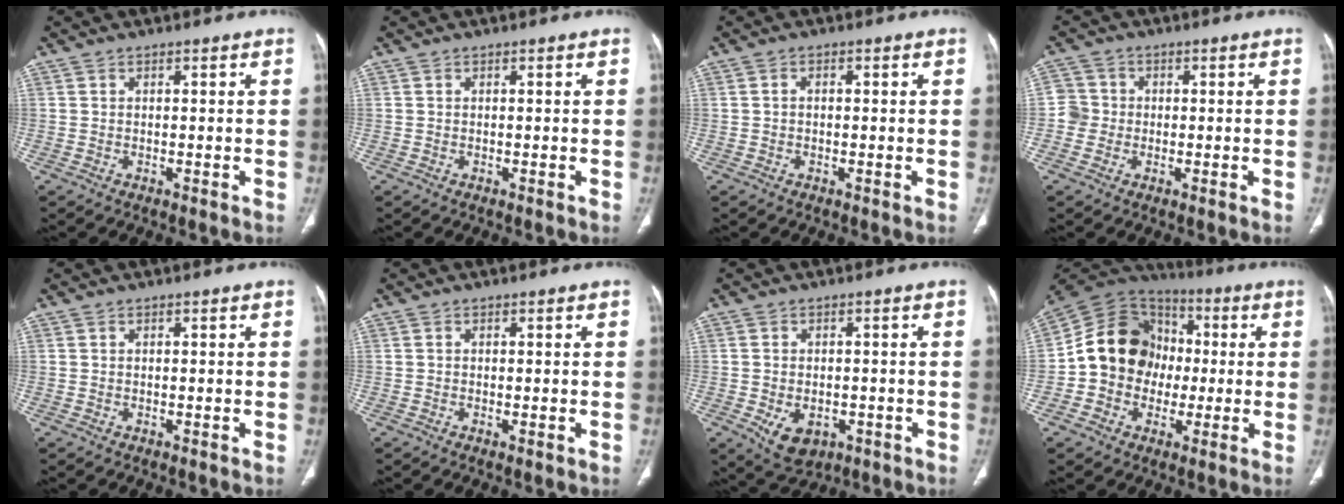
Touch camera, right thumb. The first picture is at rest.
{"total": 0.0}
{"total": 0.9, "force": [-0.1, 0.7, 0.6], "torque": [-0.009, 0.006, -0.003]}
{"total": 3.8, "force": [-0.5, 3.7, 0.5], "torque": [0.014, 0.010, -0.020]}
{"total": 0.0}
{"total": 0.6, "force": [-0.1, 0.2, 0.5], "torque": [-0.013, -0.003, -0.003]}
{"total": 6.8, "force": [-2.4, 4.7, 4.2], "torque": [-0.060, 0.007, -0.024]}
{"total": 16.2, "force": [-0.8, 13.9, 8.2], "torque": [-0.112, 0.034, -0.023]}